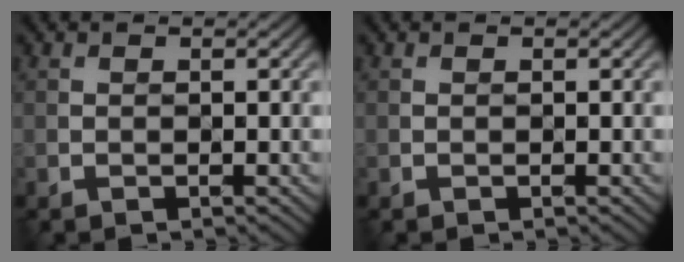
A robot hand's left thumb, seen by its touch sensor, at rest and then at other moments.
{"total": 0.0}